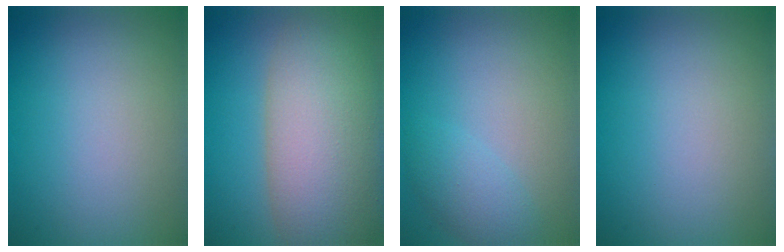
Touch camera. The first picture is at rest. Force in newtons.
{"total": 11.4, "press": 11.4, "slide": 1.0}
{"total": 2.3, "press": 2.3, "slide": 0.2}
{"total": 0.0}